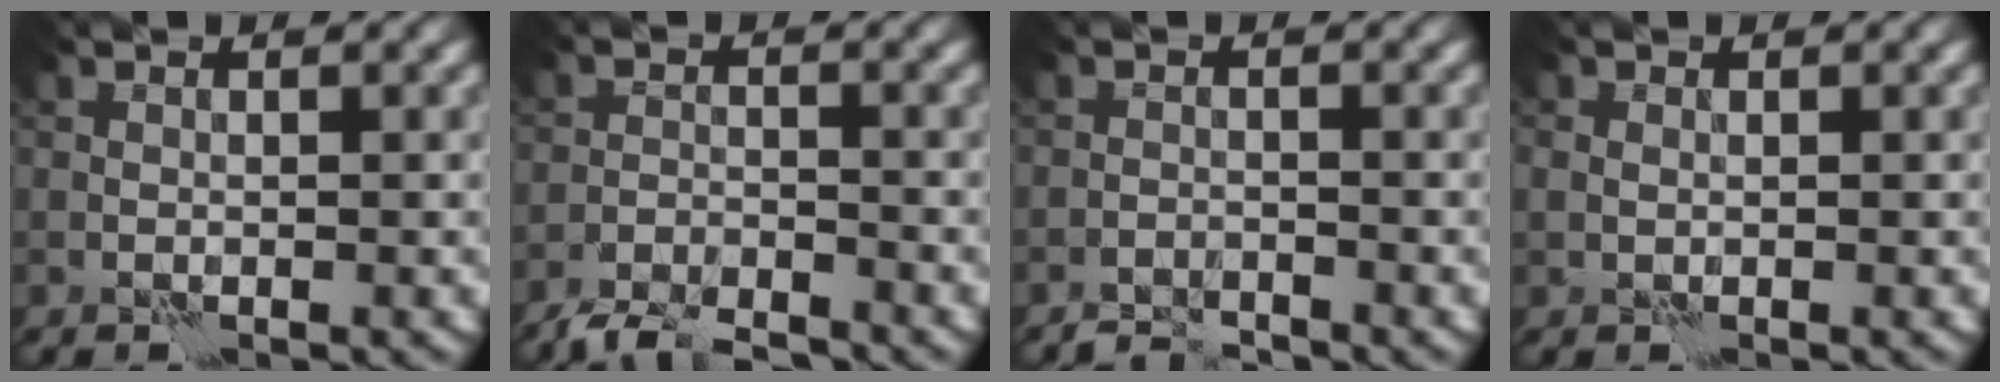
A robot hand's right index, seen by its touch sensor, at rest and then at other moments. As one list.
[{"total": 4.5, "force": [-4.2, 0.8, 1.4], "torque": [-0.024, -0.003, -0.081]}, {"total": 1.6, "force": [-1.6, 0.1, -0.2], "torque": [0.010, 0.006, -0.032]}, {"total": 0.8, "force": [0.2, 0.7, 0.3], "torque": [-0.006, 0.002, 0.004]}]